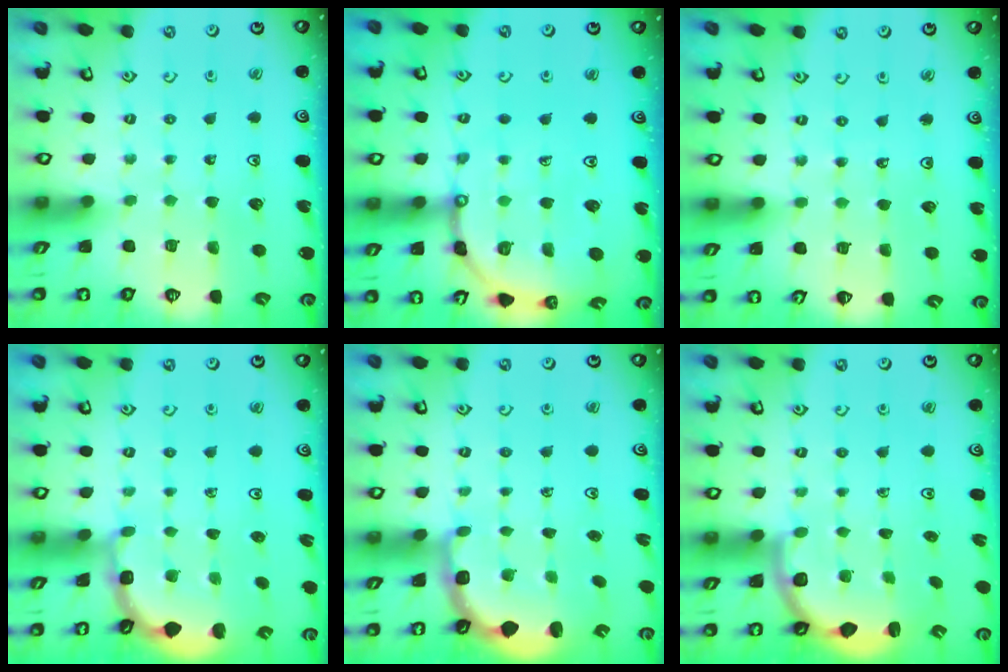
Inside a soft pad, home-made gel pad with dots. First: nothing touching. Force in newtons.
{"total": 11.4, "press": 11.3, "slide": 1.5}
{"total": 3.0, "press": 3.0, "slide": 0.3}
{"total": 1.9, "press": 1.9, "slide": 0.3}
{"total": 2.9, "press": 2.0, "slide": 2.1}
{"total": 3.3, "press": 2.6, "slide": 1.9}